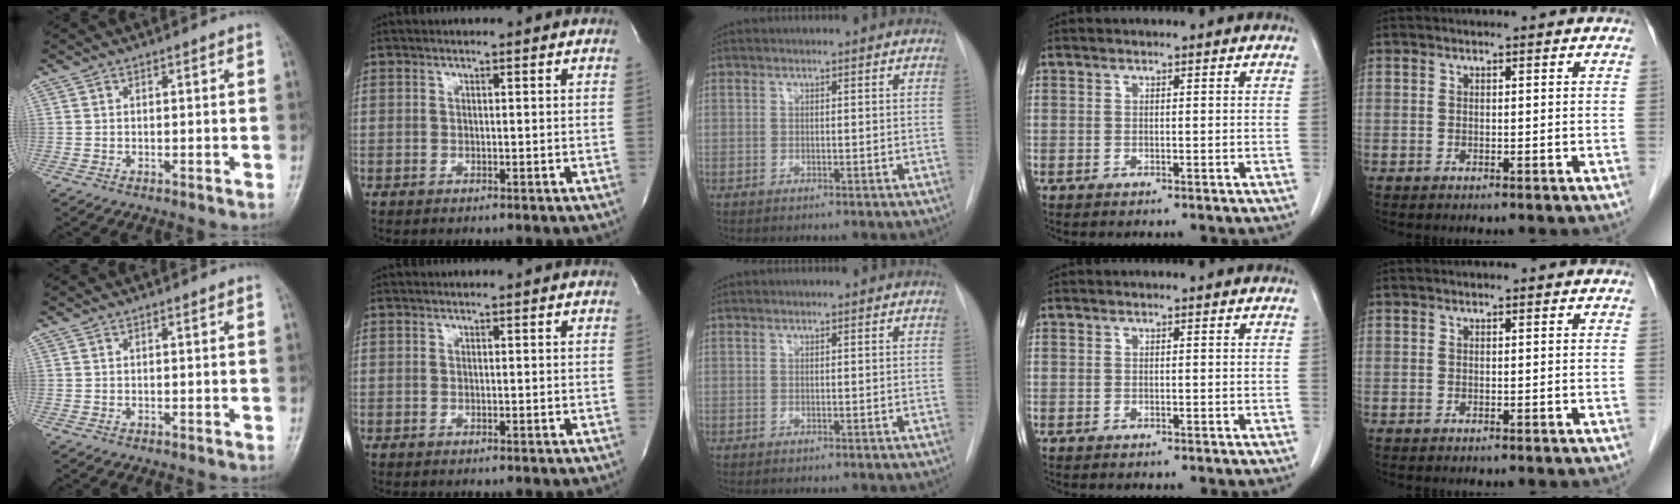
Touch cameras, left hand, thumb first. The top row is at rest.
{}